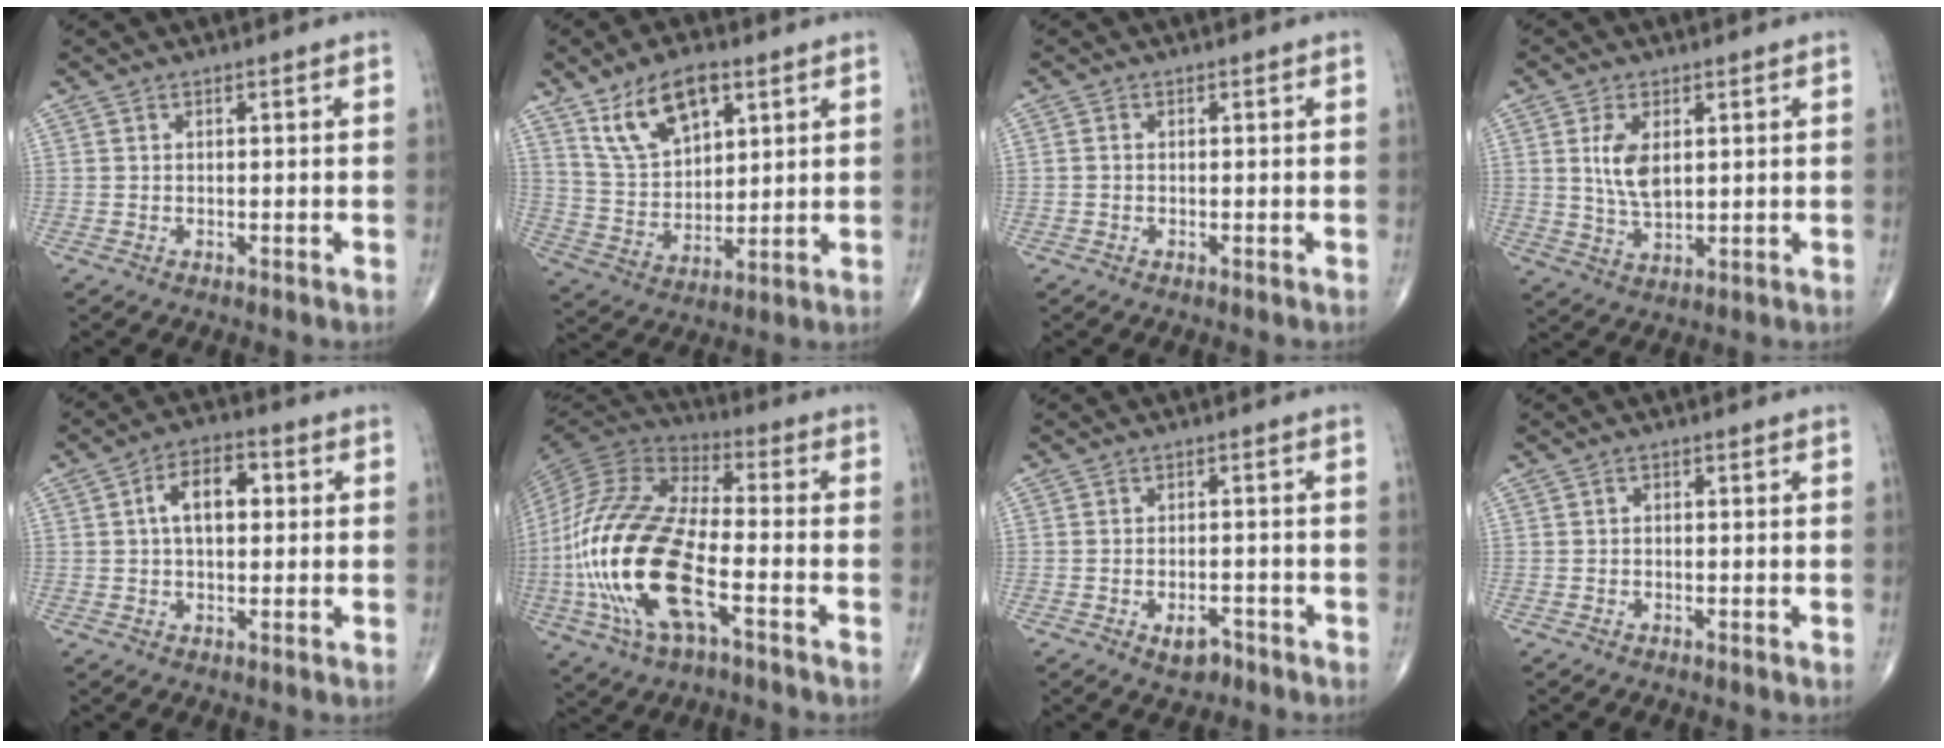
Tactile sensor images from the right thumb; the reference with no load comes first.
{"total": 12.8, "force": [6.9, 6.7, 8.4], "torque": [-0.132, -0.024, 0.139]}
{"total": 0.5, "force": [-0.1, 0.4, 0.4], "torque": [-0.005, 0.001, -0.006]}
{"total": 6.8, "force": [1.6, 3.6, 5.6], "torque": [-0.100, -0.011, 0.036]}
{"total": 8.3, "force": [1.3, 4.9, 6.7], "torque": [-0.097, 0.019, 0.015]}
{"total": 24.7, "force": [-6.7, 10.5, 21.4], "torque": [-0.486, 0.009, -0.123]}
{"total": 3.8, "force": [-2.2, 2.1, 2.3], "torque": [-0.027, 0.011, -0.032]}
{"total": 0.5, "force": [-0.2, 0.4, 0.3], "torque": [0.003, 0.002, -0.009]}